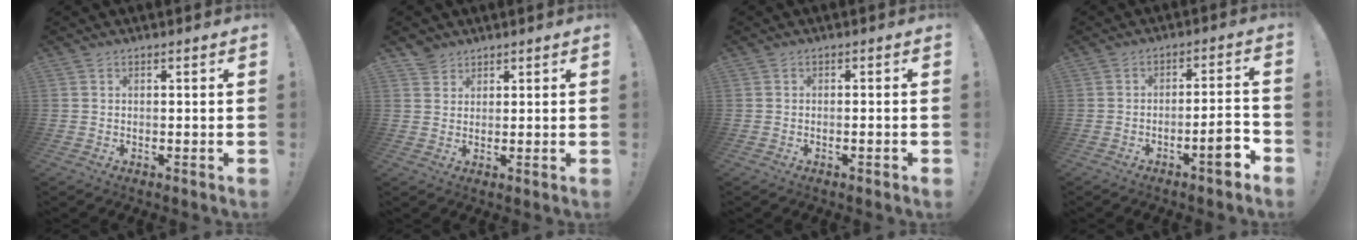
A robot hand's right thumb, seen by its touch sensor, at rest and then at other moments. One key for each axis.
{"total": 3.7, "fx": 3.0, "fy": 2.3, "fz": 0.1, "tx": 0.004, "ty": -0.013, "tz": 0.056}
{"total": 1.1, "fx": -0.7, "fy": -0.2, "fz": 0.8, "tx": -0.011, "ty": 0.000, "tz": -0.012}
{"total": 8.2, "fx": -3.9, "fy": 1.4, "fz": 7.1, "tx": -0.091, "ty": 0.014, "tz": -0.068}